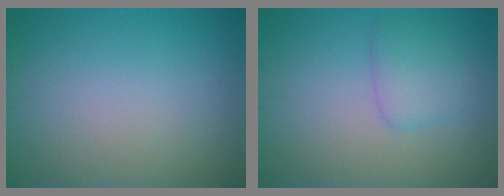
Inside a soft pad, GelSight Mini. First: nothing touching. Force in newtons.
{"total": 2.5, "press": 2.5, "slide": 0.1}